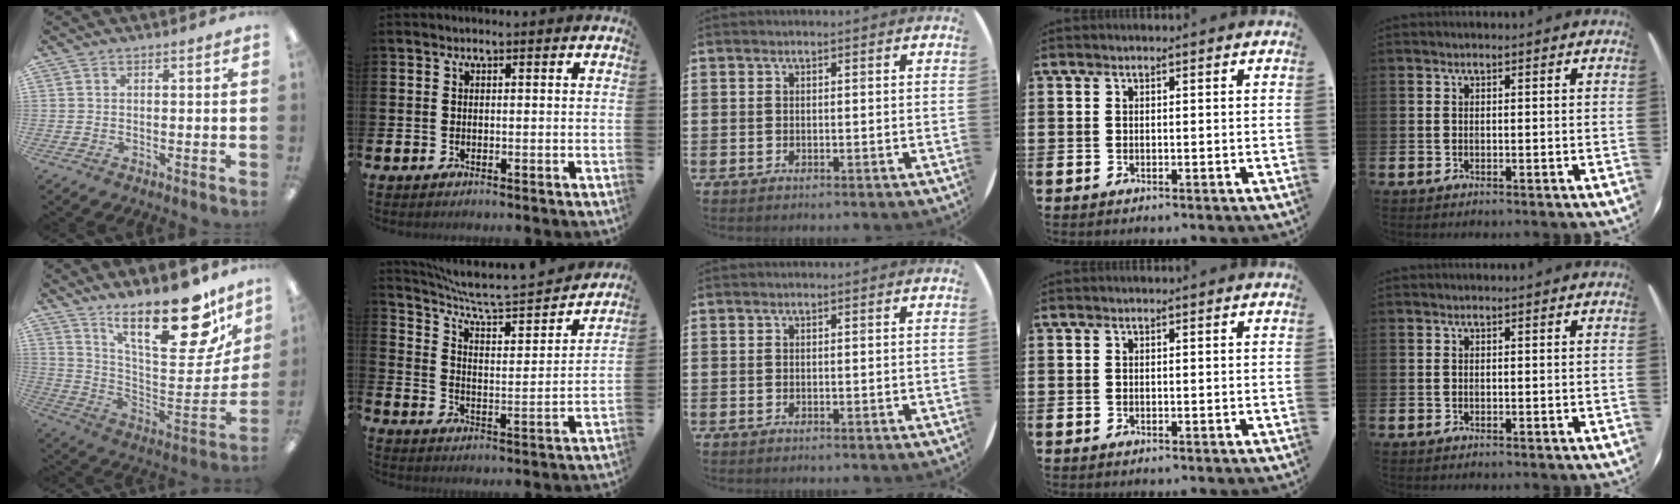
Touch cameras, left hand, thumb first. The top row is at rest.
{"thumb": {"total": 24.0, "force": [16.5, 8.2, 15.4], "torque": [-0.217, -0.121, 0.272]}, "index": {"total": 7.1, "force": [6.5, 0.9, 2.7], "torque": [-0.088, -0.050, 0.106]}}